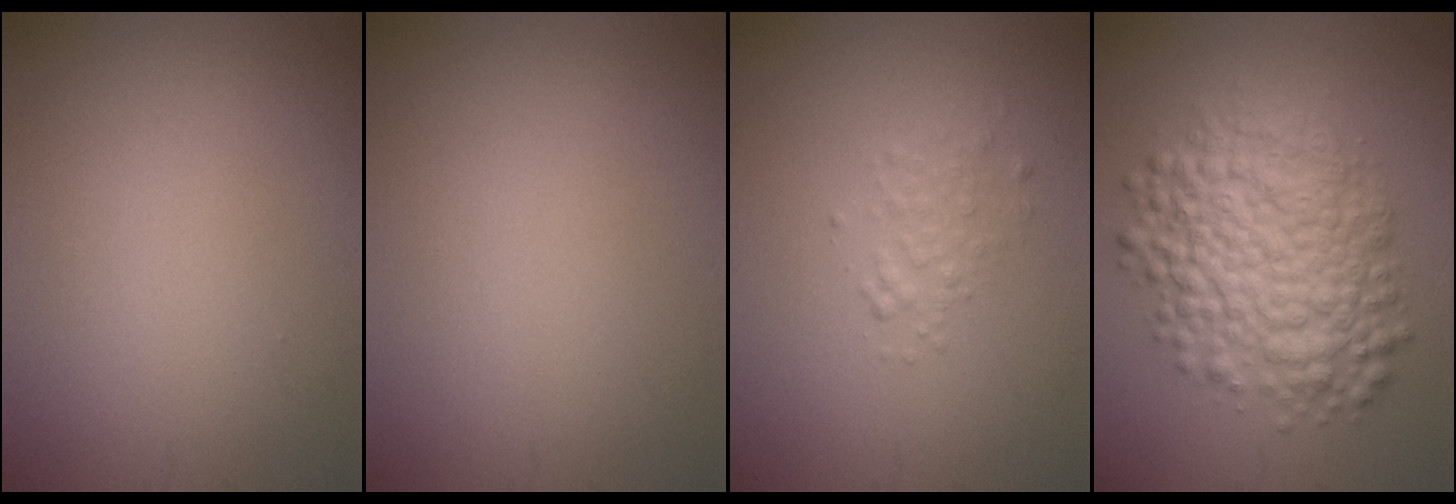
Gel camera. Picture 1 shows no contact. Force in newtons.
{"total": 0.0}
{"total": 1.5, "press": 1.5, "slide": 0.1}
{"total": 8.7, "press": 8.7, "slide": 0.2}